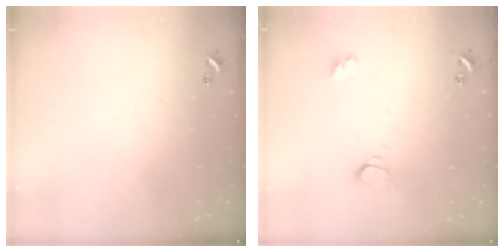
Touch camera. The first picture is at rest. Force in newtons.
{"total": 2.5, "press": 2.5, "slide": 0.4}